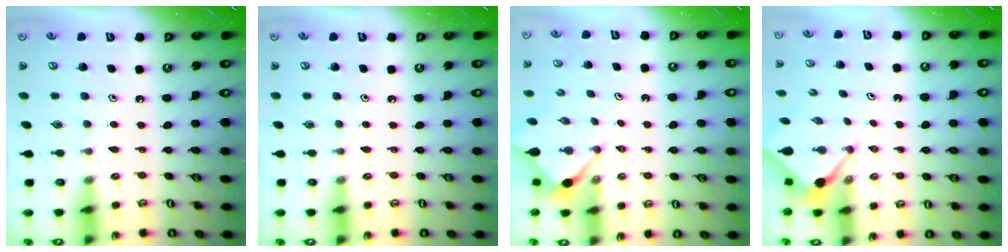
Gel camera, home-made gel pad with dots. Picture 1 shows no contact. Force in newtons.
{"total": 0.0}
{"total": 2.8, "press": 2.8, "slide": 0.3}
{"total": 2.4, "press": 2.4, "slide": 0.3}